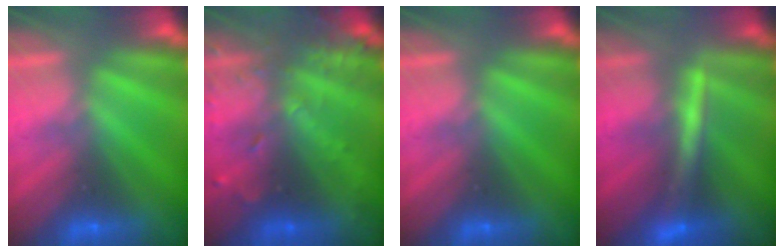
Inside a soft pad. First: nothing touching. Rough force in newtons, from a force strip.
{"total": 9.1}
{"total": 0.0}
{"total": 2.4}